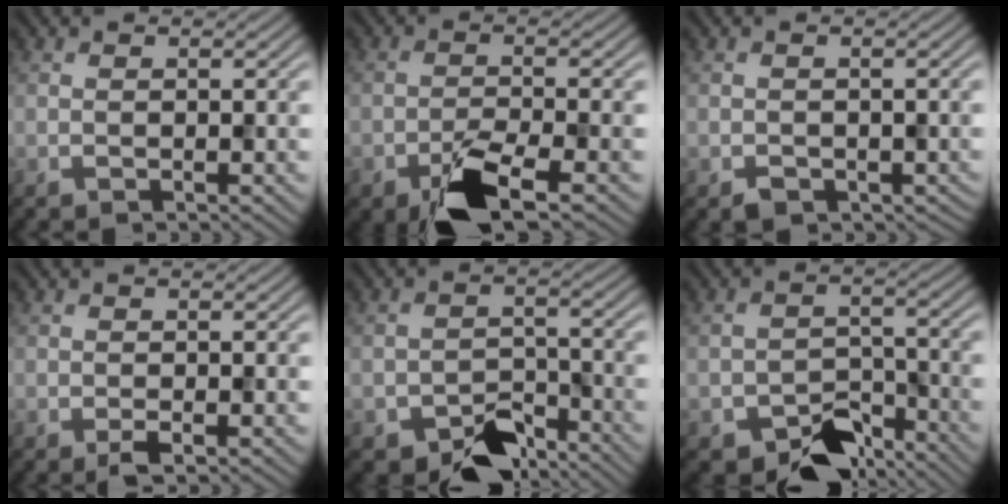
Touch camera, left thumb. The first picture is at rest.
{"total": 6.3, "force": [-3.8, 2.0, 4.6], "torque": [-0.088, -0.003, -0.073]}
{"total": 1.8, "force": [-0.9, 1.4, 0.7], "torque": [-0.010, -0.011, -0.016]}
{"total": 1.2, "force": [-0.6, 0.4, 1.0], "torque": [-0.021, -0.005, -0.009]}
{"total": 6.4, "force": [-4.8, 3.3, 2.6], "torque": [-0.040, -0.010, -0.086]}
{"total": 7.2, "force": [-5.4, 3.8, 3.0], "torque": [-0.042, -0.015, -0.093]}